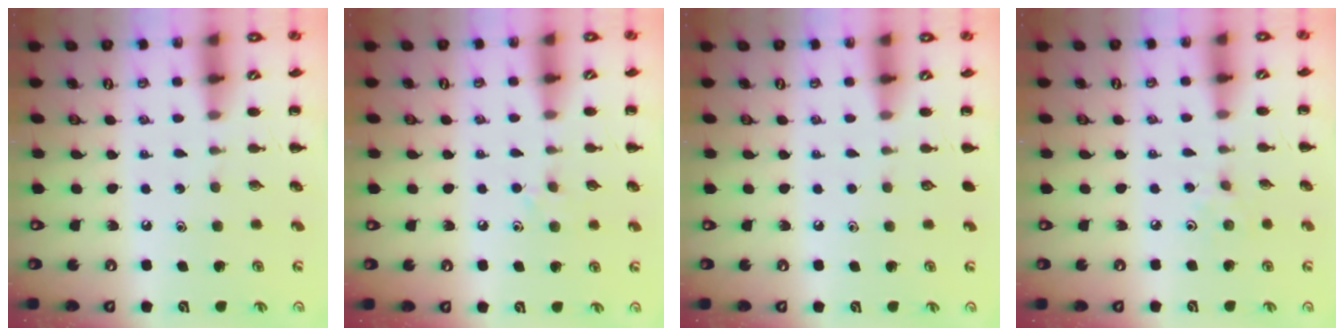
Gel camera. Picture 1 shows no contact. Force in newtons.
{"total": 4.9, "press": 4.6, "slide": 1.5}
{"total": 0.0}
{"total": 2.7, "press": 2.5, "slide": 0.9}